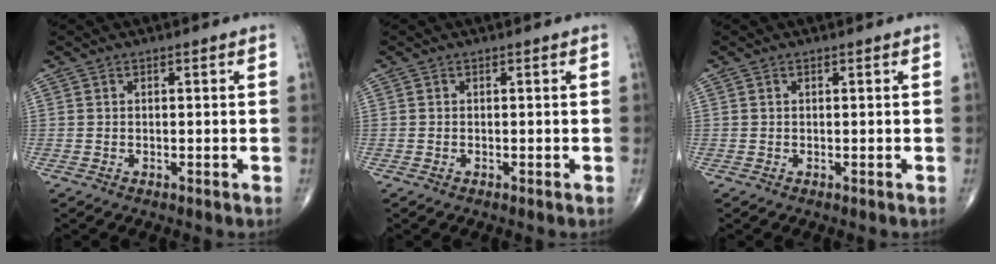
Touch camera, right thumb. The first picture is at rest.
{"total": 0.0}
{"total": 0.0}